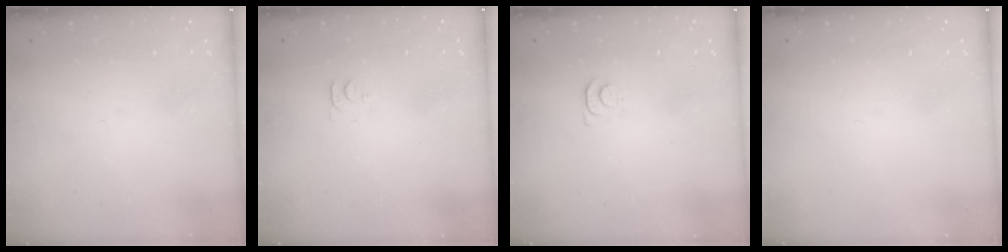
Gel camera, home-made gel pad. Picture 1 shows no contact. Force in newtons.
{"total": 3.6, "press": 3.6, "slide": 0.4}
{"total": 4.3, "press": 4.2, "slide": 0.5}
{"total": 0.0}